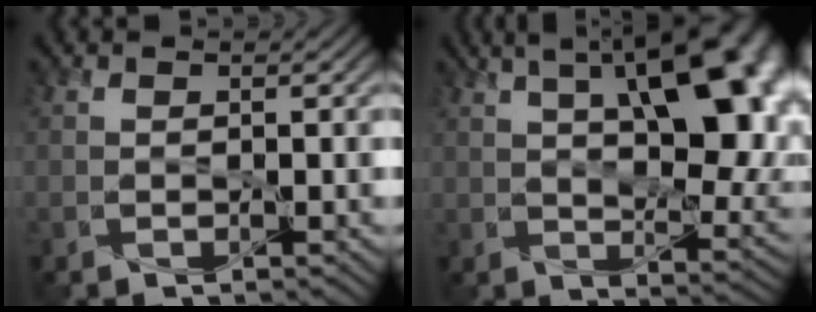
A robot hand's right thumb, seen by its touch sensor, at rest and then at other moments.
{"total": 18.0, "force": [5.9, 8.1, 14.9], "torque": [-0.201, 0.029, 0.072]}